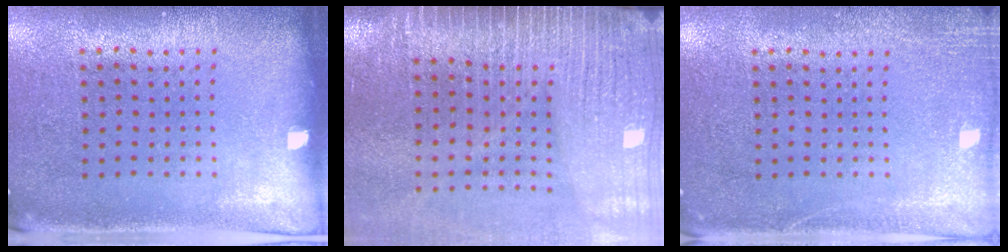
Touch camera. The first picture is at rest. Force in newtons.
{"total": 4.2, "press": 3.6, "slide": 2.2}
{"total": 2.5, "press": 2.4, "slide": 0.3}